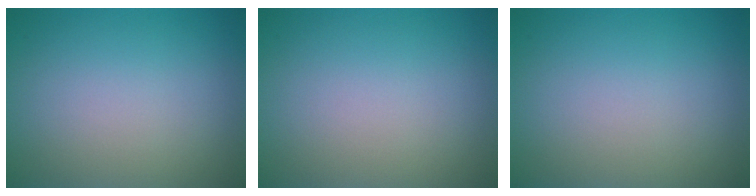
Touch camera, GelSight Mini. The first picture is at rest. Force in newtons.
{"total": 0.0}
{"total": 0.0}